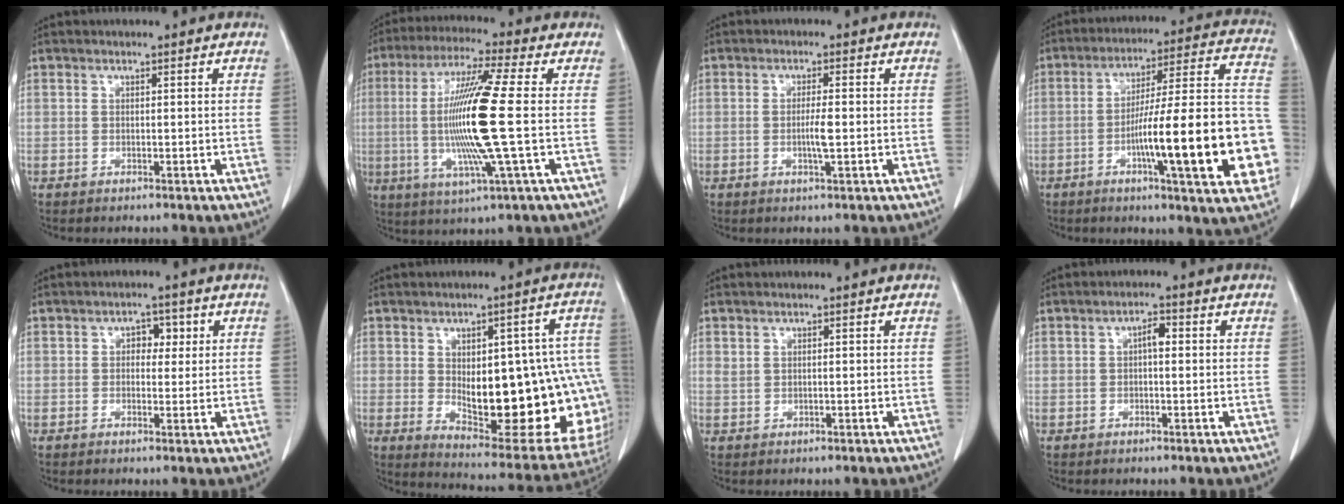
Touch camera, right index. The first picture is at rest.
{"total": 15.1, "force": [-0.6, -0.8, 15.1], "torque": [-0.306, -0.009, -0.021]}
{"total": 3.0, "force": [-0.4, 0.1, 2.9], "torque": [-0.056, -0.003, -0.008]}
{"total": 22.8, "force": [-6.1, 2.4, 21.9], "torque": [-0.243, 0.022, -0.082]}
{"total": 3.0, "force": [0.8, 2.0, 2.1], "torque": [-0.023, 0.010, 0.009]}
{"total": 24.9, "force": [-2.4, 8.7, 23.2], "torque": [-0.232, 0.016, -0.001]}
{"total": 0.9, "force": [0.5, 0.5, 0.6], "torque": [-0.013, 0.004, 0.013]}
{"total": 2.2, "force": [0.2, 0.8, 2.0], "torque": [-0.032, 0.007, 0.001]}